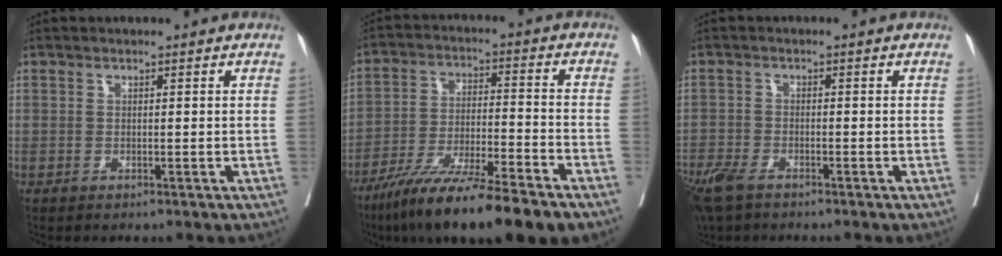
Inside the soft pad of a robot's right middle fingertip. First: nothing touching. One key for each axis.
{"total": 16.4, "fx": -12.3, "fy": 0.7, "fz": 10.8, "tx": -0.174, "ty": -0.036, "tz": -0.209}
{"total": 7.2, "fx": -5.3, "fy": 2.6, "fz": 4.1, "tx": -0.087, "ty": -0.016, "tz": -0.100}